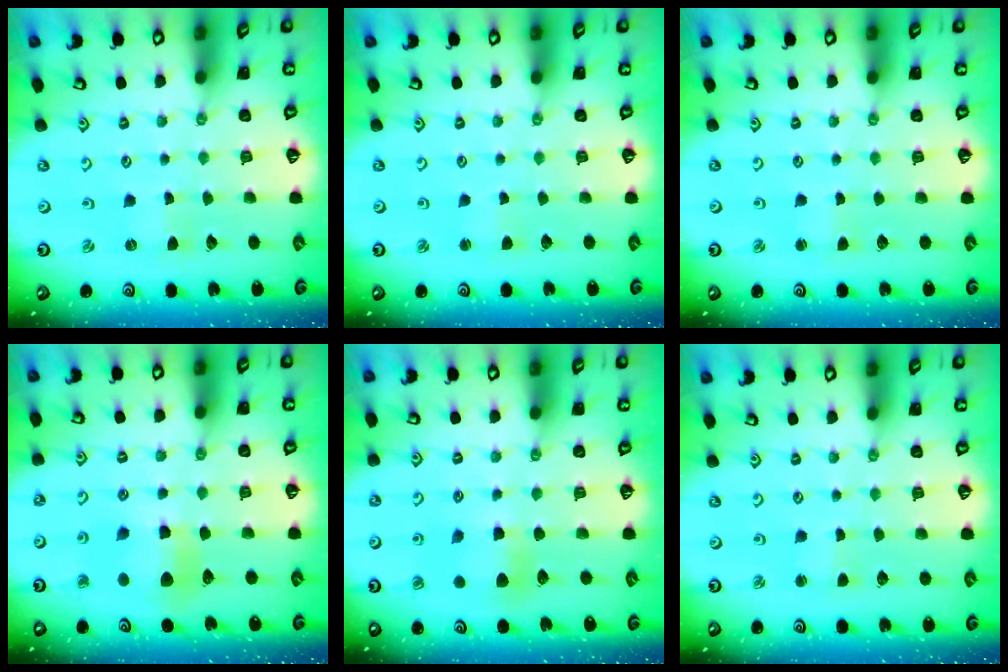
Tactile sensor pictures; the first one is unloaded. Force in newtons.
{"total": 1.5, "press": 1.4, "slide": 0.2}
{"total": 1.9, "press": 1.9, "slide": 0.4}
{"total": 8.3, "press": 8.2, "slide": 1.1}
{"total": 5.7, "press": 5.7, "slide": 0.6}
{"total": 1.4, "press": 1.3, "slide": 0.3}